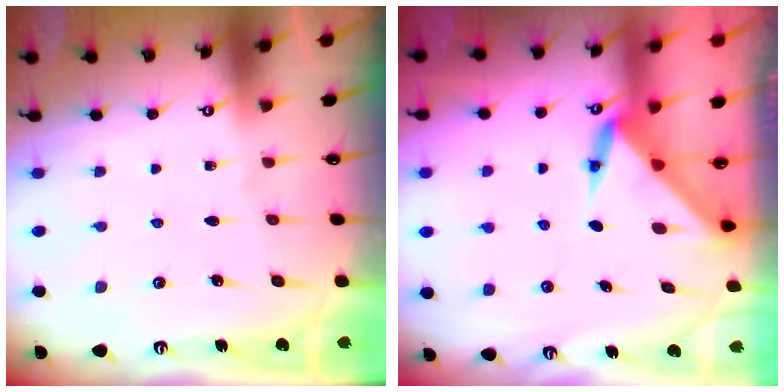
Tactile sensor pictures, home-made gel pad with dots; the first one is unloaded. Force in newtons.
{"total": 3.8, "press": 3.8, "slide": 0.2}